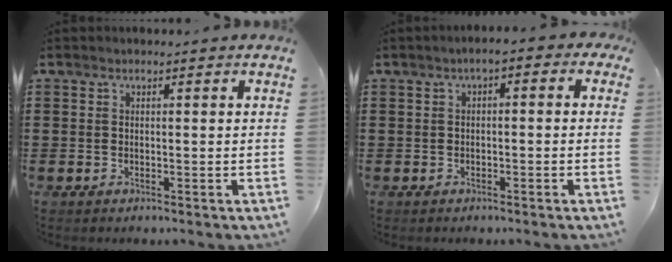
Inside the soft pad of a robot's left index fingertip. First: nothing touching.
{"total": 2.0, "force": [-1.5, 0.6, 1.2], "torque": [-0.025, 0.005, -0.034]}